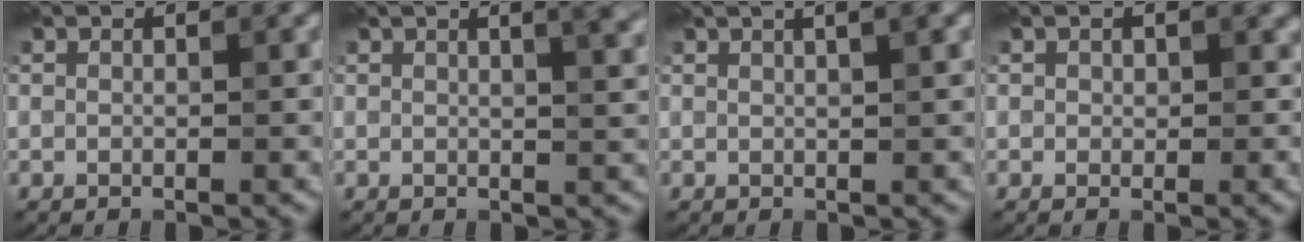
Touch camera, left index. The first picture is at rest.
{"total": 5.2, "force": [2.4, 2.1, 4.1], "torque": [-0.023, 0.023, 0.012]}
{"total": 6.0, "force": [3.1, 2.6, 4.5], "torque": [-0.022, 0.042, 0.008]}
{"total": 1.0, "force": [0.4, 0.9, 0.3], "torque": [-0.003, -0.004, 0.005]}